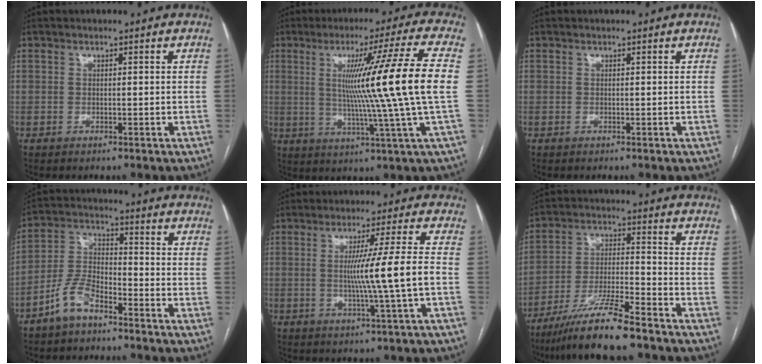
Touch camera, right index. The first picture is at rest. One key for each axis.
{"total": 17.0, "fx": 1.4, "fy": -3.7, "fz": 16.6, "tx": -0.247, "ty": -0.010, "tz": 0.014}
{"total": 0.0}
{"total": 7.4, "fx": -5.1, "fy": 2.9, "fz": 4.4, "tx": -0.105, "ty": 0.009, "tz": -0.103}
{"total": 8.9, "fx": -0.8, "fy": -2.2, "fz": 8.6, "tx": -0.145, "ty": -0.007, "tz": -0.009}
{"total": 11.2, "fx": -8.9, "fy": 0.2, "fz": 6.8, "tx": -0.127, "ty": -0.021, "tz": -0.162}